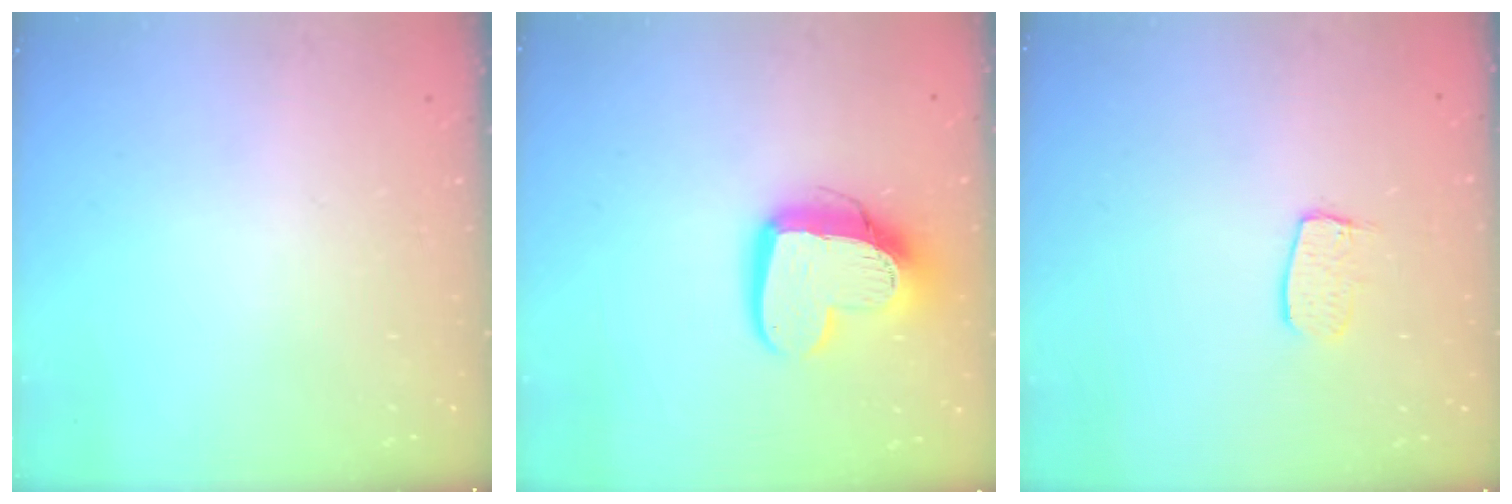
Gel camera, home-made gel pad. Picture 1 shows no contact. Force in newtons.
{"total": 14.9, "press": 14.8, "slide": 1.5}
{"total": 6.8, "press": 6.8, "slide": 0.3}